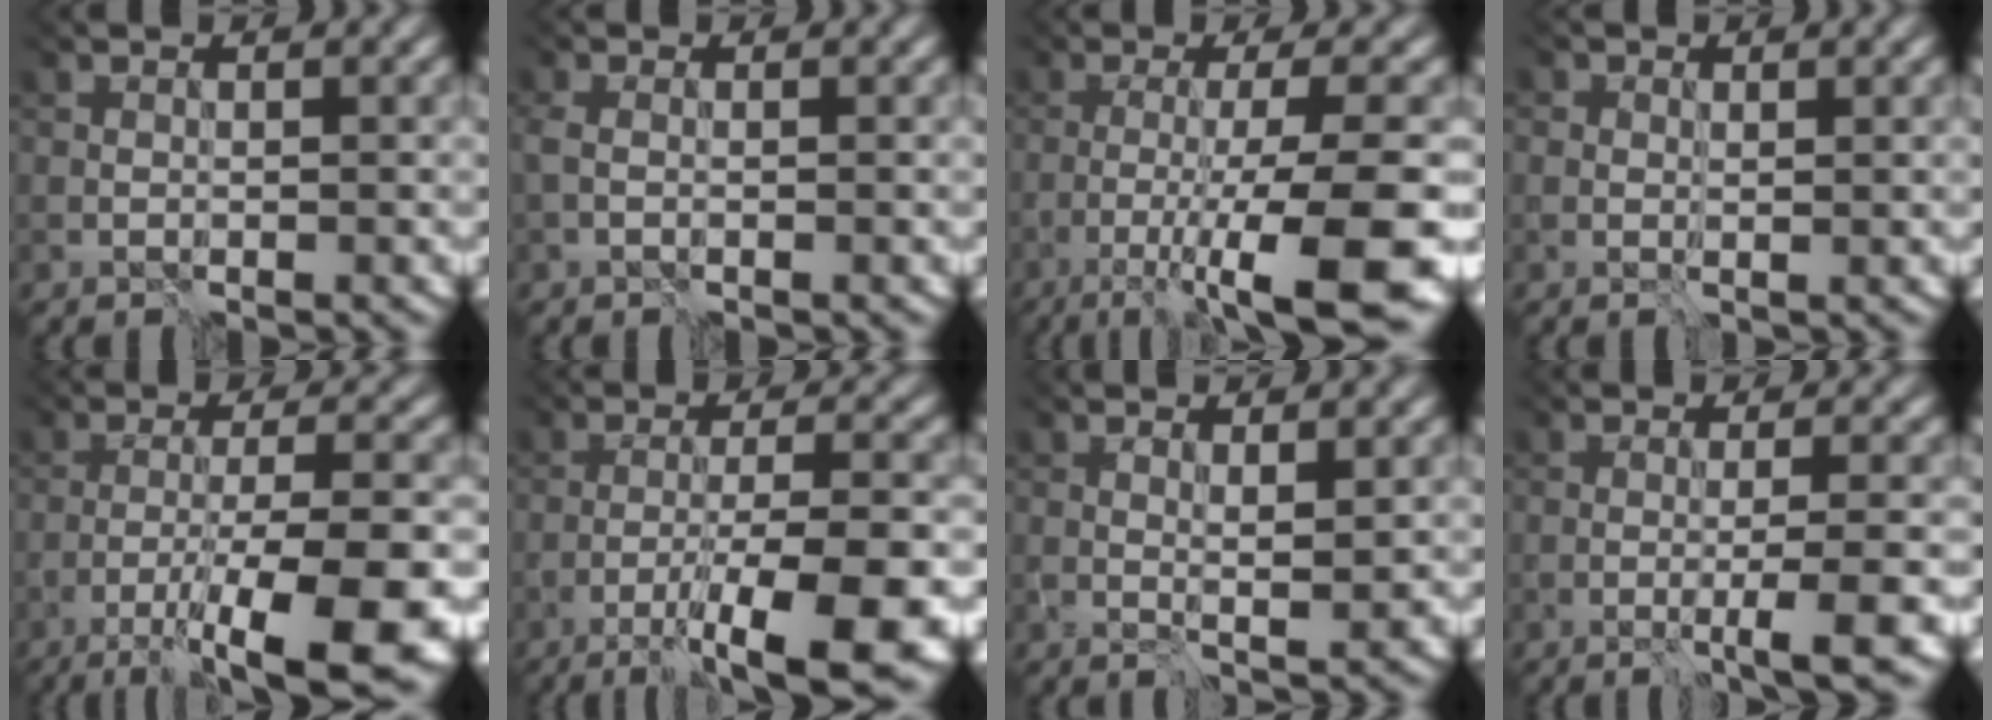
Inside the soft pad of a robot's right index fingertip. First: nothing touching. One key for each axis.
{"total": 1.0, "fx": -0.5, "fy": 0.5, "fz": 0.7, "tx": -0.021, "ty": -0.005, "tz": -0.010}
{"total": 9.9, "fx": -4.2, "fy": 1.1, "fz": 8.9, "tx": -0.120, "ty": -0.014, "tz": -0.067}
{"total": 1.0, "fx": 0.5, "fy": 0.8, "fz": 0.3, "tx": -0.005, "ty": -0.002, "tz": 0.003}
{"total": 9.6, "fx": -5.1, "fy": 1.4, "fz": 8.0, "tx": -0.117, "ty": -0.007, "tz": -0.081}
{"total": 8.5, "fx": -4.6, "fy": 0.9, "fz": 7.1, "tx": -0.099, "ty": -0.002, "tz": -0.075}
{"total": 1.3, "fx": 0.7, "fy": -0.3, "fz": 1.0, "tx": -0.018, "ty": -0.009, "tz": 0.013}
{"total": 3.5, "fx": -1.3, "fy": 0.0, "fz": 3.3, "tx": -0.044, "ty": -0.010, "tz": -0.020}